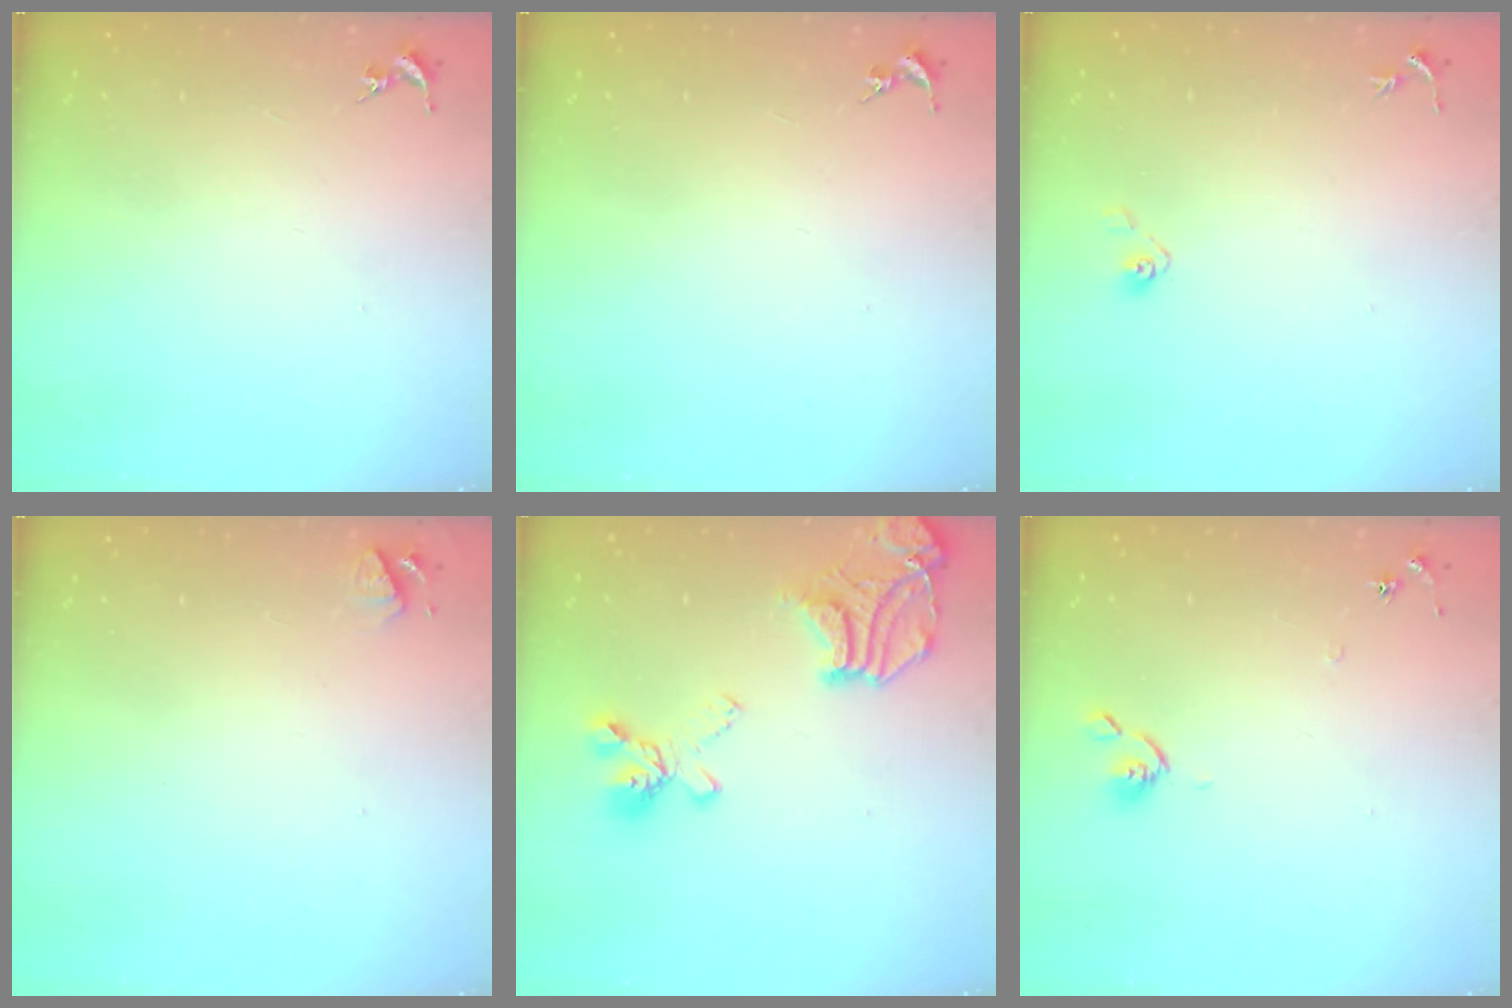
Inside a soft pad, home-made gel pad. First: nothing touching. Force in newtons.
{"total": 0.0}
{"total": 3.9, "press": 3.3, "slide": 2.1}
{"total": 4.9, "press": 4.8, "slide": 0.7}
{"total": 21.1, "press": 21.0, "slide": 2.5}
{"total": 5.9, "press": 5.9, "slide": 0.7}